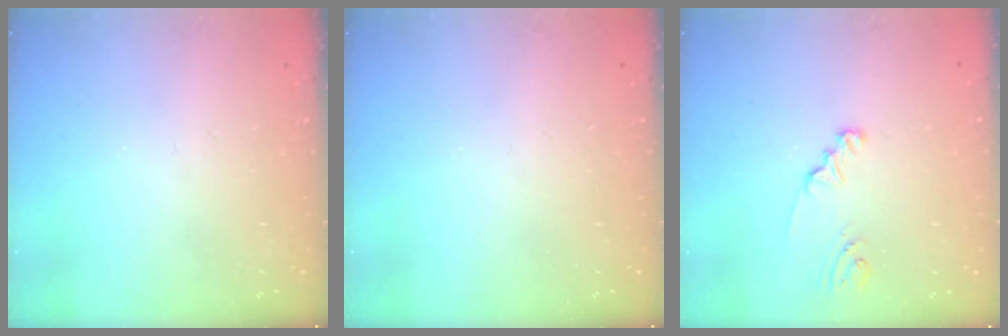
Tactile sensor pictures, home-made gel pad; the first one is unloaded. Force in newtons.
{"total": 0.0}
{"total": 1.9, "press": 1.9, "slide": 0.3}